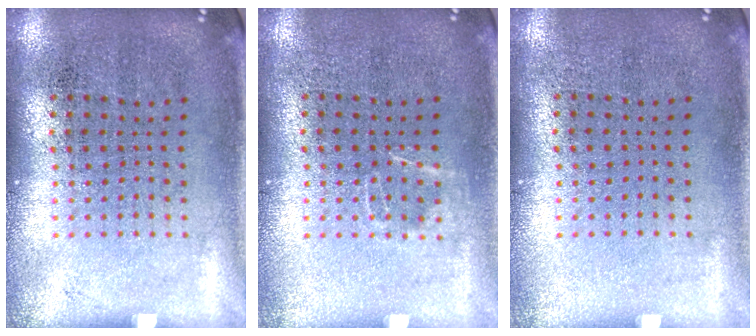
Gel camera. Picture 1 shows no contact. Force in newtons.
{"total": 0.9, "press": 0.8, "slide": 0.2}
{"total": 0.0}